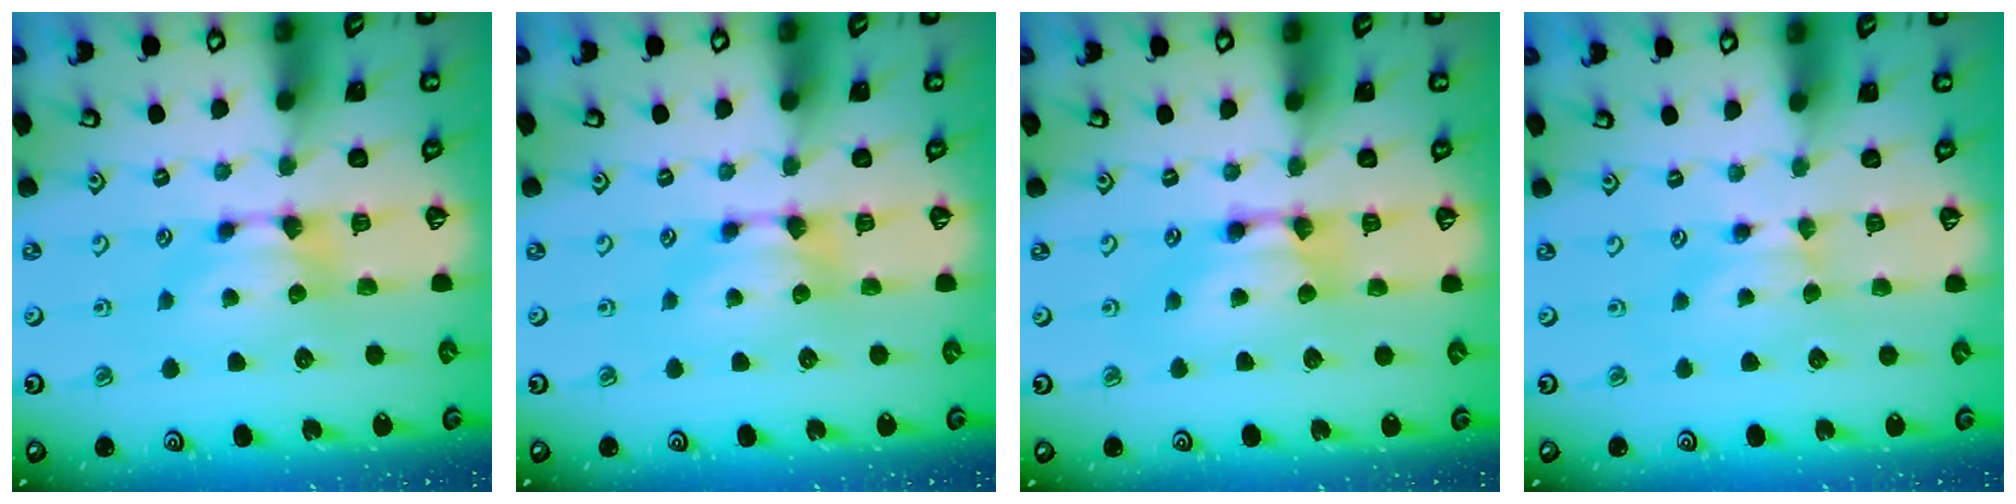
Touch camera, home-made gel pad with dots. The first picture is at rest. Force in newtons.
{"total": 0.0}
{"total": 2.2, "press": 2.2, "slide": 0.1}
{"total": 0.0}